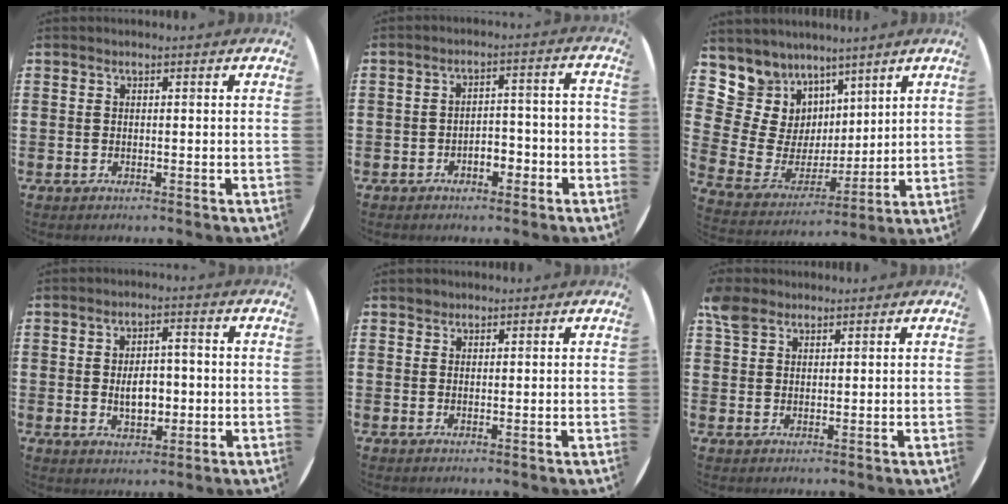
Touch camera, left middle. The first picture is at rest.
{"total": 3.2, "force": [-2.2, 1.7, 1.7], "torque": [-0.031, 0.008, -0.047]}
{"total": 8.2, "force": [5.5, 6.1, 0.4], "torque": [-0.064, -0.056, 0.108]}
{"total": 4.7, "force": [-0.3, 2.6, 3.9], "torque": [-0.058, 0.001, -0.012]}
{"total": 0.9, "force": [0.8, 0.4, -0.1], "torque": [0.000, 0.002, 0.016]}
{"total": 3.8, "force": [2.9, 2.1, 1.1], "torque": [-0.022, 0.003, 0.056]}